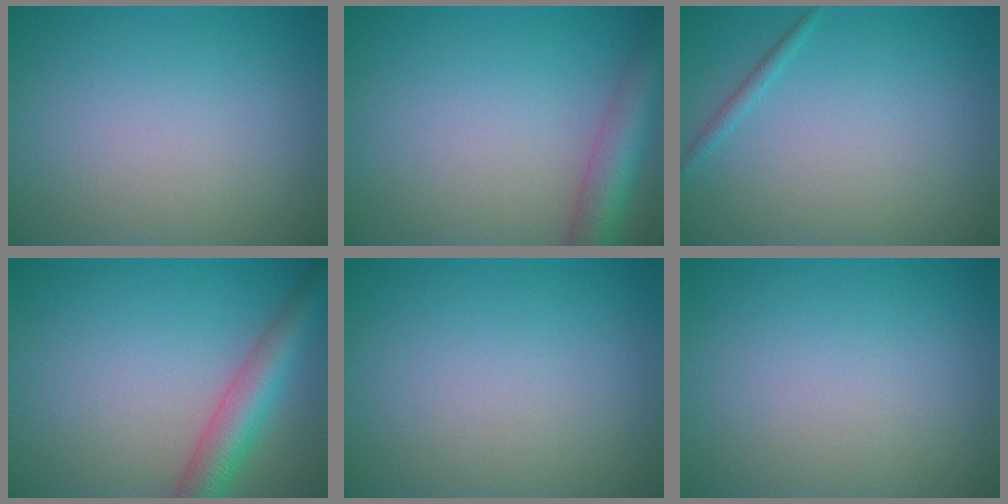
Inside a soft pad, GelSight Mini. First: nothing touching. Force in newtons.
{"total": 5.1, "press": 5.1, "slide": 0.2}
{"total": 0.8, "press": 0.8, "slide": 0.0}
{"total": 4.8, "press": 4.8, "slide": 0.1}
{"total": 0.0}
{"total": 0.0}